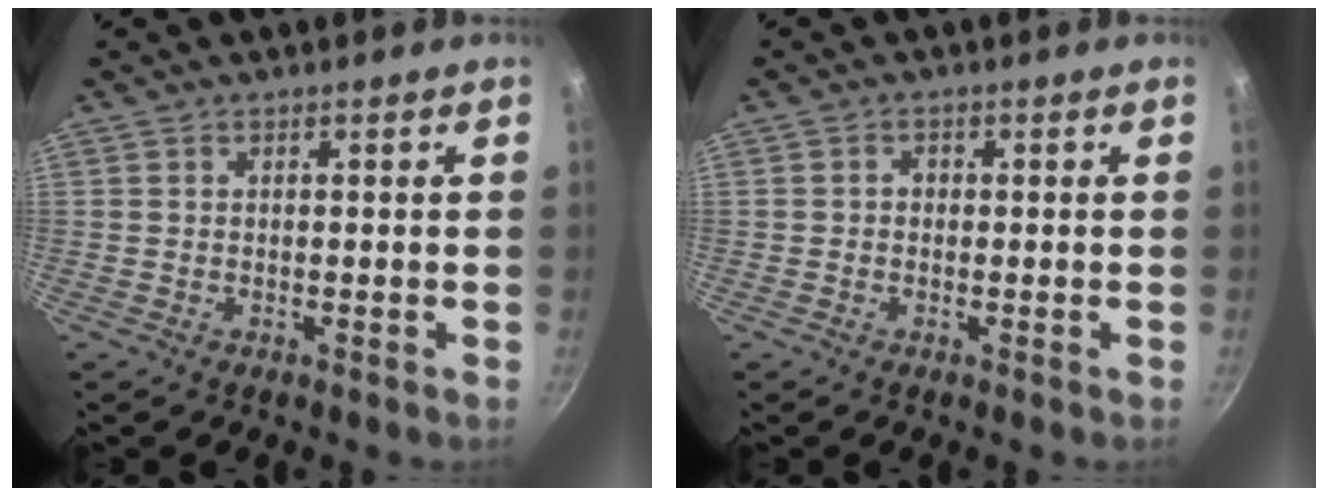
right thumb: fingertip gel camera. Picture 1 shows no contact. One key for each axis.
{"total": 1.2, "fx": -0.1, "fy": 1.0, "fz": 0.6, "tx": -0.007, "ty": 0.005, "tz": -0.004}